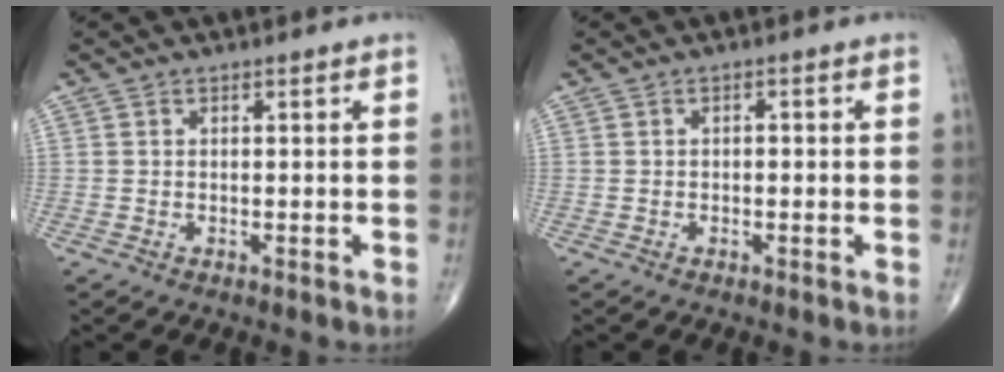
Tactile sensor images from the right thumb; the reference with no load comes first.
{"total": 0.9, "force": [-0.1, 0.5, 0.7], "torque": [-0.006, 0.003, -0.003]}